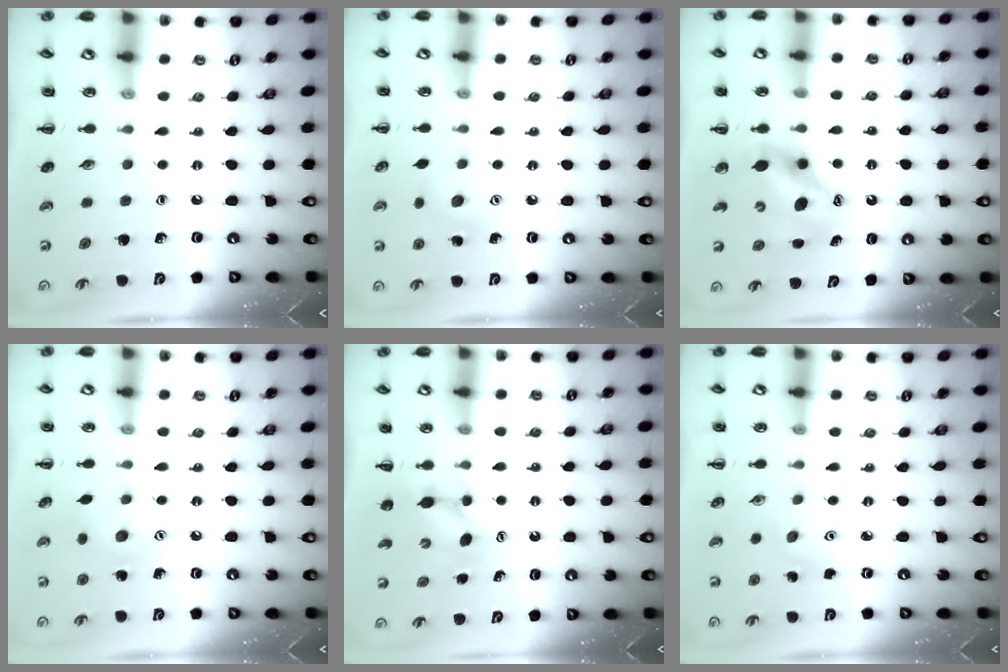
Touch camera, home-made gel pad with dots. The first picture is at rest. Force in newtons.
{"total": 6.4, "press": 6.2, "slide": 1.4}
{"total": 6.9, "press": 6.7, "slide": 1.6}
{"total": 6.2, "press": 6.0, "slide": 1.7}
{"total": 4.7, "press": 4.6, "slide": 1.0}
{"total": 3.2, "press": 3.1, "slide": 0.8}